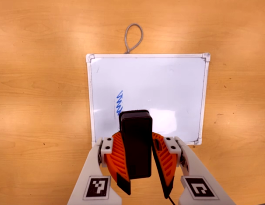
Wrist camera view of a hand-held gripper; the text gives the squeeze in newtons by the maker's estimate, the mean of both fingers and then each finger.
{"total": 10.4, "left": 10.4, "right": 10.5}